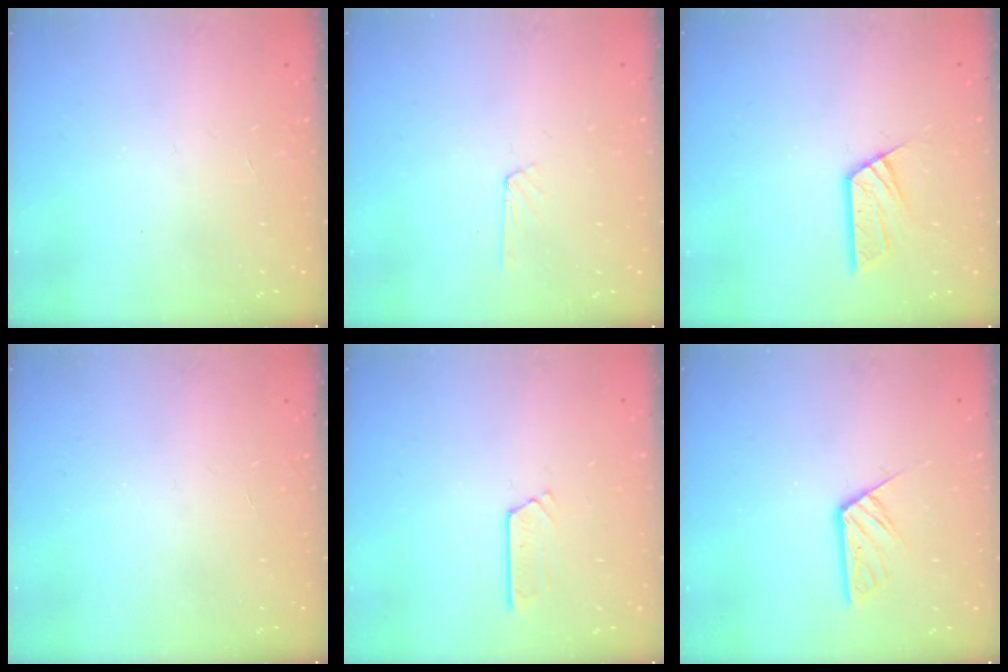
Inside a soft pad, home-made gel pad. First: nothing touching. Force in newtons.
{"total": 2.9, "press": 2.9, "slide": 0.3}
{"total": 8.2, "press": 8.2, "slide": 0.6}
{"total": 0.0}
{"total": 2.7, "press": 2.7, "slide": 0.2}
{"total": 6.6, "press": 6.6, "slide": 0.4}